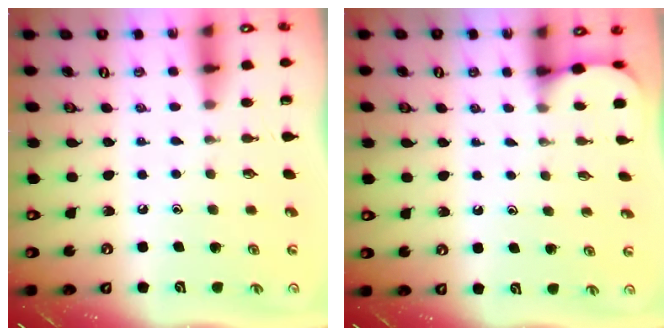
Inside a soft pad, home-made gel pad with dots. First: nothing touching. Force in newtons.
{"total": 1.4, "press": 1.4, "slide": 0.1}